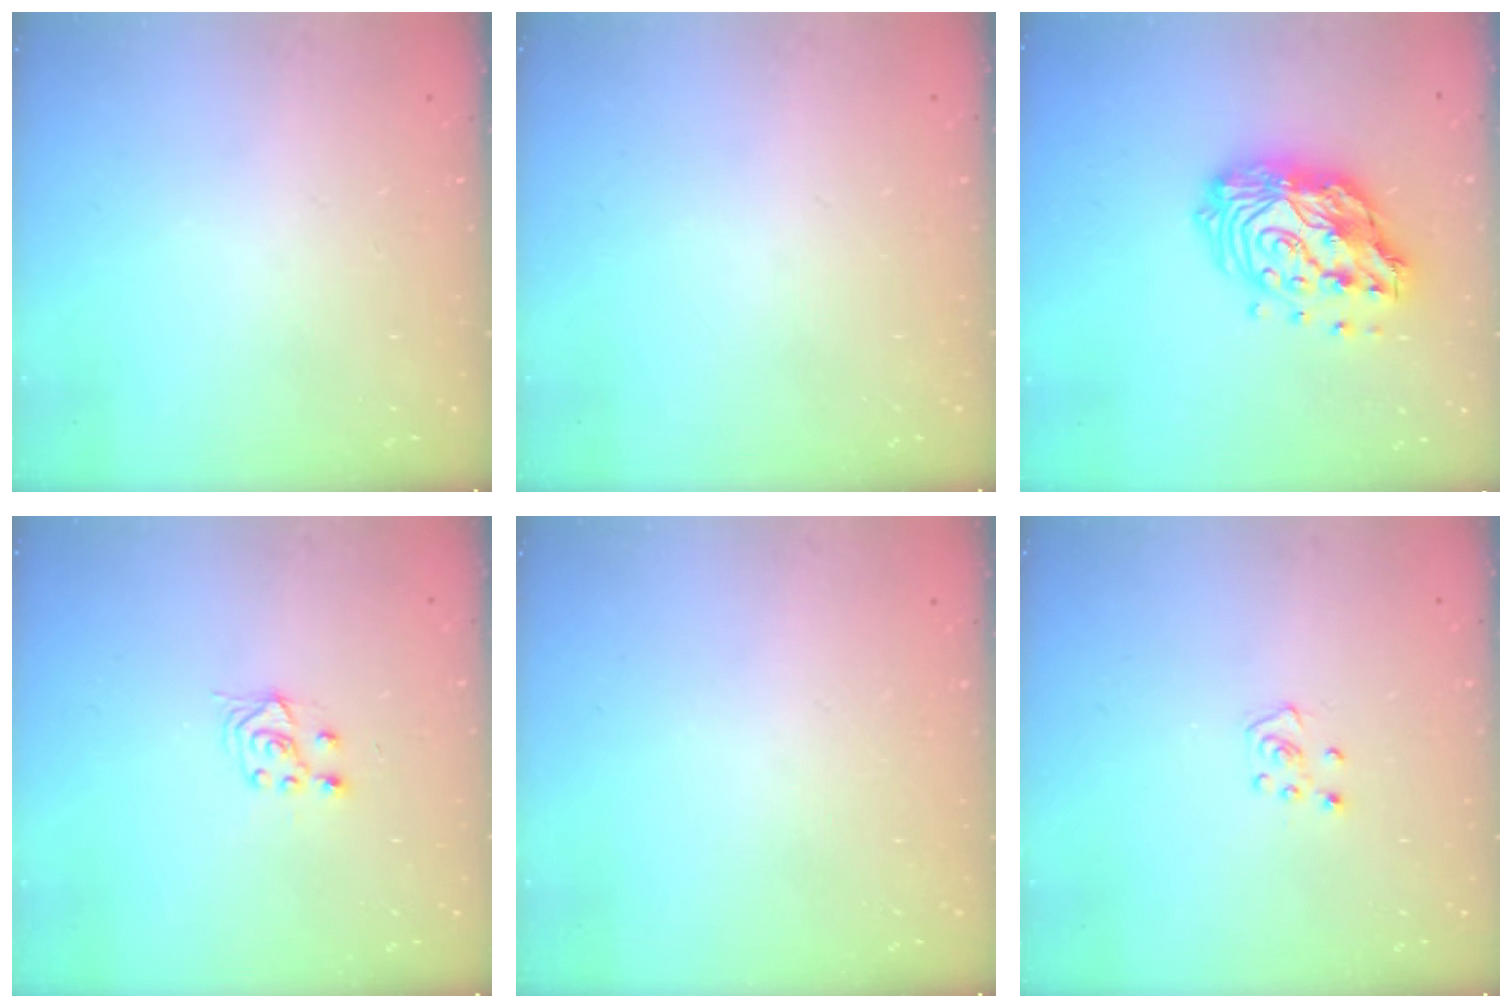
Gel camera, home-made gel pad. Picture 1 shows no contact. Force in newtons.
{"total": 0.0}
{"total": 16.8, "press": 16.7, "slide": 1.6}
{"total": 4.2, "press": 4.1, "slide": 1.1}
{"total": 0.0}
{"total": 4.8, "press": 4.8, "slide": 0.4}